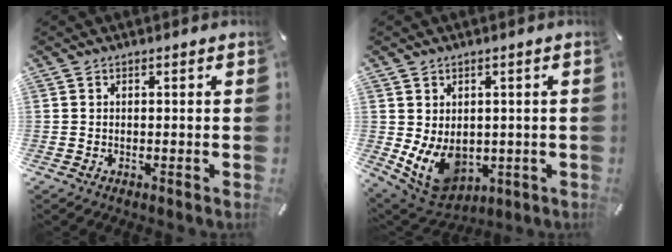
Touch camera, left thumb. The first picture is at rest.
{"total": 9.8, "force": [-1.3, 7.8, 5.8], "torque": [-0.107, -0.008, -0.016]}